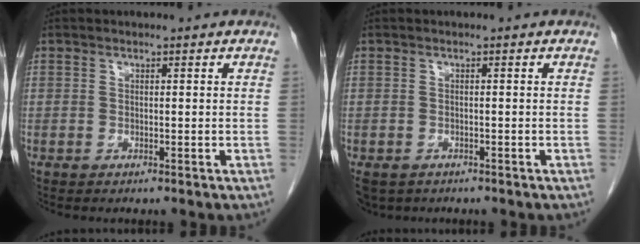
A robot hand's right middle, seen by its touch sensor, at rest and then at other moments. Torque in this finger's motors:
{"motor_torque": [0.44, -0.54, 0.30, 0.05]}